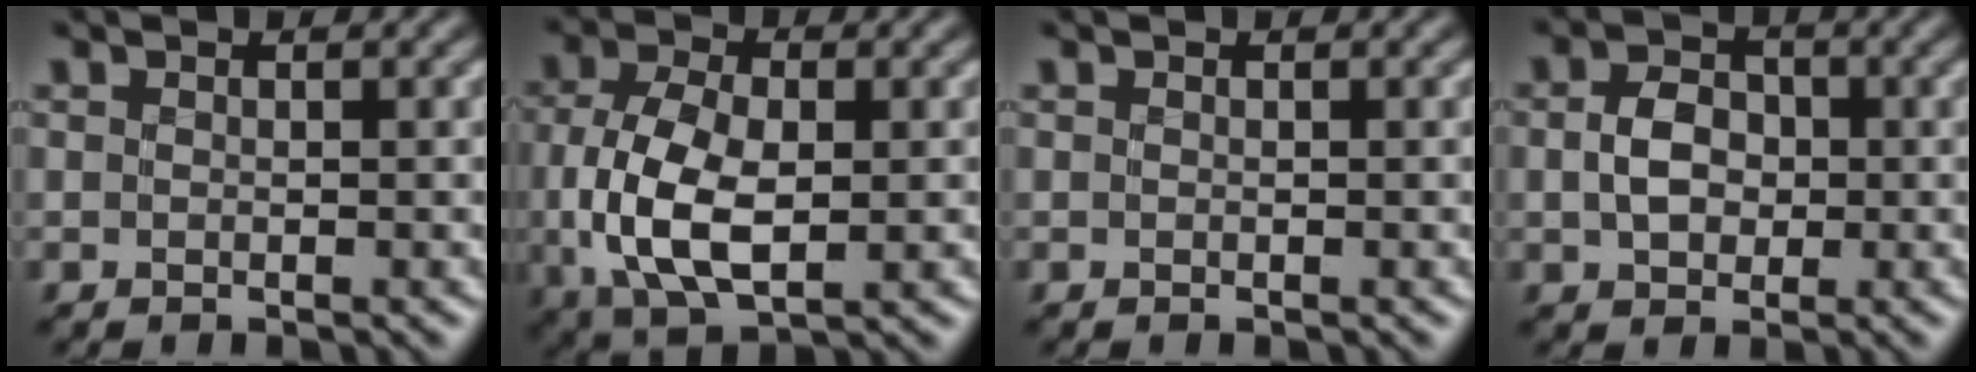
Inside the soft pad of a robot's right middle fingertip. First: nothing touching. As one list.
[{"total": 7.6, "force": [-1.1, 4.2, 6.2], "torque": [-0.130, -0.012, -0.018]}, {"total": 0.0}, {"total": 3.3, "force": [-0.3, 2.6, 1.9], "torque": [-0.042, -0.001, -0.010]}]